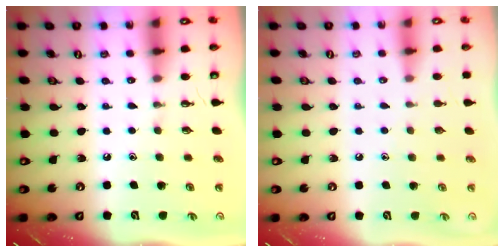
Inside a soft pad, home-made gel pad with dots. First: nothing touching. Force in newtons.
{"total": 3.0, "press": 2.9, "slide": 0.3}